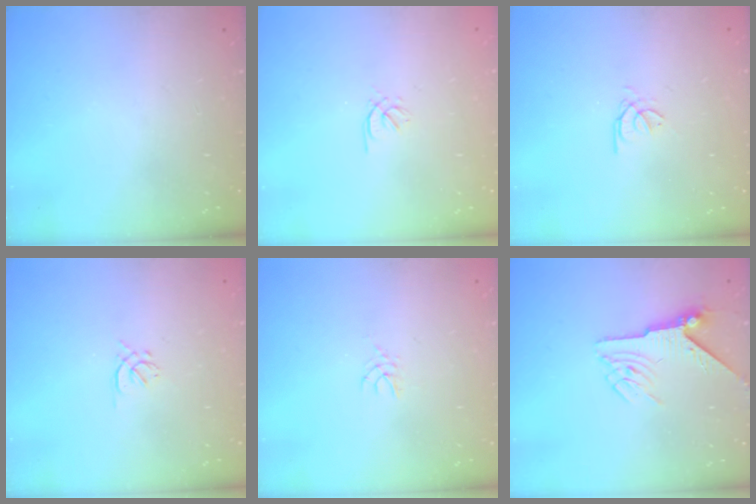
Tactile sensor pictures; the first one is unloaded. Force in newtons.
{"total": 0.5, "press": 0.3, "slide": 0.4}
{"total": 0.7, "press": 0.6, "slide": 0.4}
{"total": 1.6, "press": 1.5, "slide": 0.6}
{"total": 2.5, "press": 2.4, "slide": 0.4}
{"total": 6.0, "press": 6.0, "slide": 0.7}